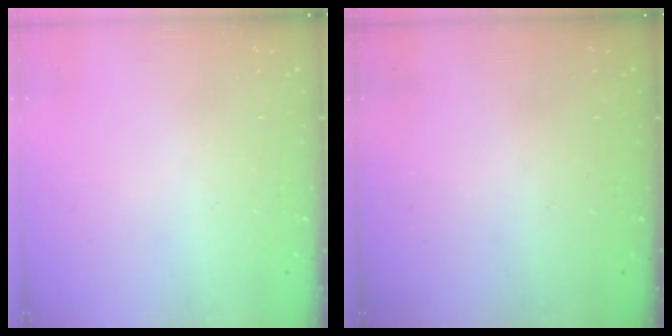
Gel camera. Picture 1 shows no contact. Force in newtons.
{"total": 0.0}